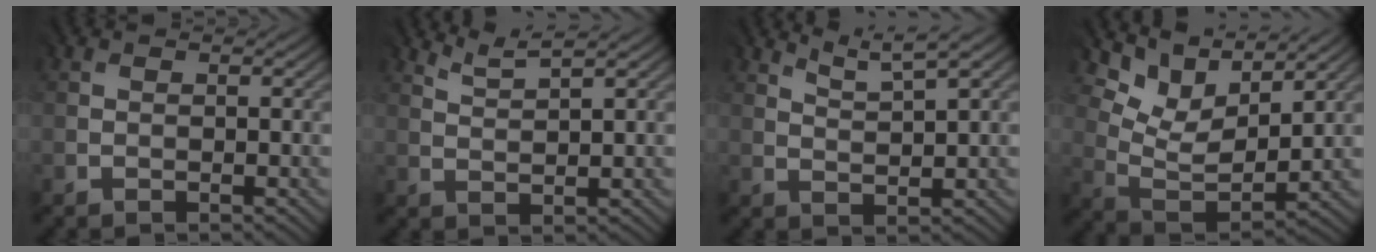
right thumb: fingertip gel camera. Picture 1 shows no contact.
{"total": 2.4, "force": [2.3, -0.4, 0.5], "torque": [-0.011, 0.003, 0.056]}
{"total": 3.5, "force": [3.0, -0.1, 1.9], "torque": [-0.042, 0.005, 0.067]}
{"total": 7.4, "force": [6.2, 2.6, 3.1], "torque": [-0.076, -0.007, 0.128]}